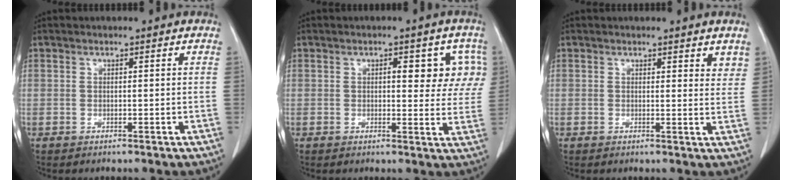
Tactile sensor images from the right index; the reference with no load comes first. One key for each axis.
{"total": 7.7, "fx": 2.5, "fy": 3.4, "fz": 6.4, "tx": -0.056, "ty": 0.015, "tz": 0.023}
{"total": 2.9, "fx": 2.2, "fy": 0.9, "fz": 1.6, "tx": -0.009, "ty": -0.010, "tz": 0.023}